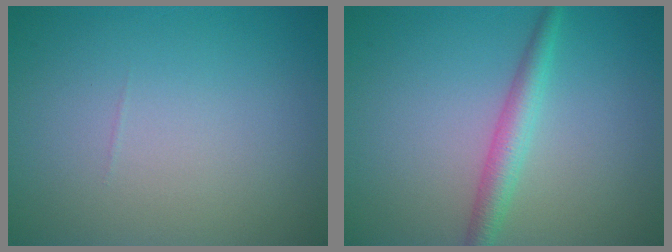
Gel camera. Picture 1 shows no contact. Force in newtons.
{"total": 2.6, "press": 2.6, "slide": 0.1}